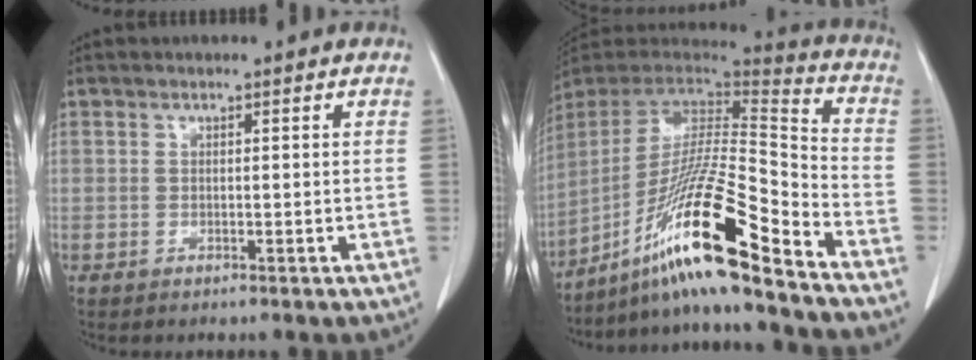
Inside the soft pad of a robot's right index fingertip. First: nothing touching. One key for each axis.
{"total": 22.1, "fx": -14.6, "fy": 0.2, "fz": 16.6, "tx": -0.322, "ty": -0.020, "tz": -0.271}